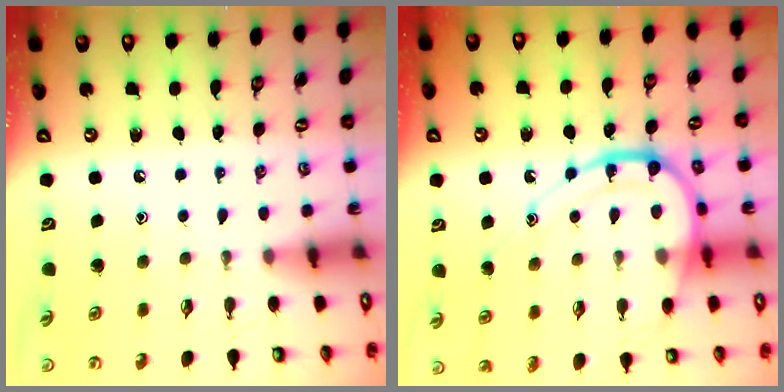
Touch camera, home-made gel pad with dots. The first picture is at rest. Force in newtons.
{"total": 15.8, "press": 15.8, "slide": 1.5}